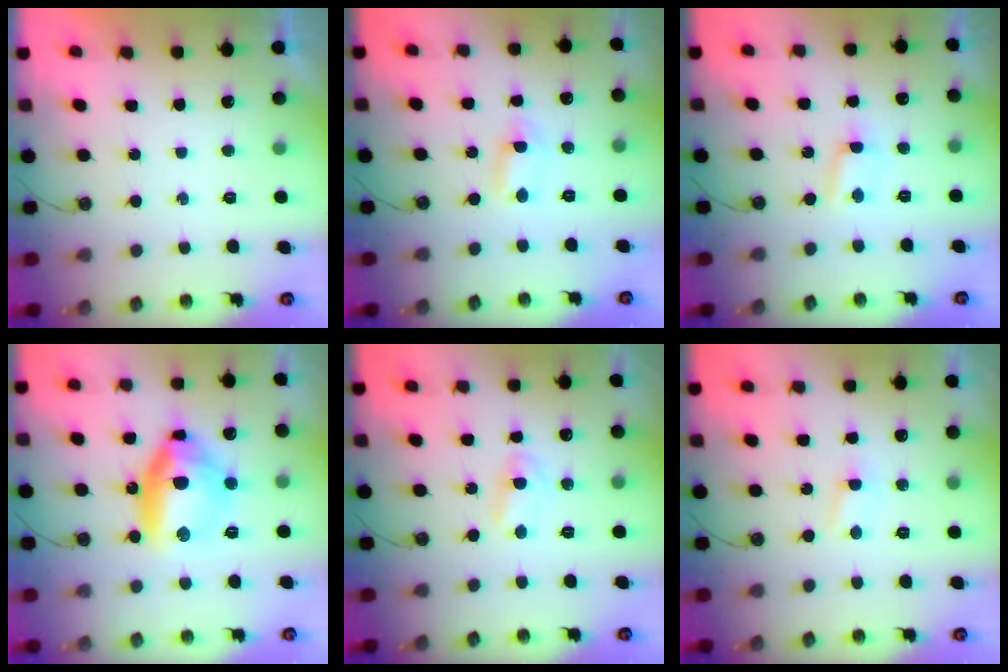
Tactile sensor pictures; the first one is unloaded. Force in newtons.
{"total": 1.1, "press": 0.9, "slide": 0.7}
{"total": 2.5, "press": 2.5, "slide": 0.3}
{"total": 16.6, "press": 15.4, "slide": 6.0}
{"total": 2.0, "press": 2.0, "slide": 0.3}
{"total": 2.8, "press": 2.8, "slide": 0.4}